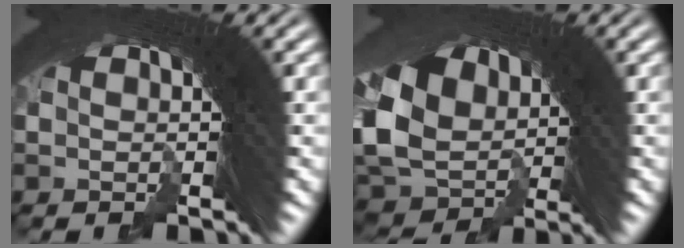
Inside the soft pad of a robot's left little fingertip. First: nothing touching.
{"total": 9.2, "force": [-0.7, 7.4, 5.4], "torque": [-0.146, -0.039, 0.002]}